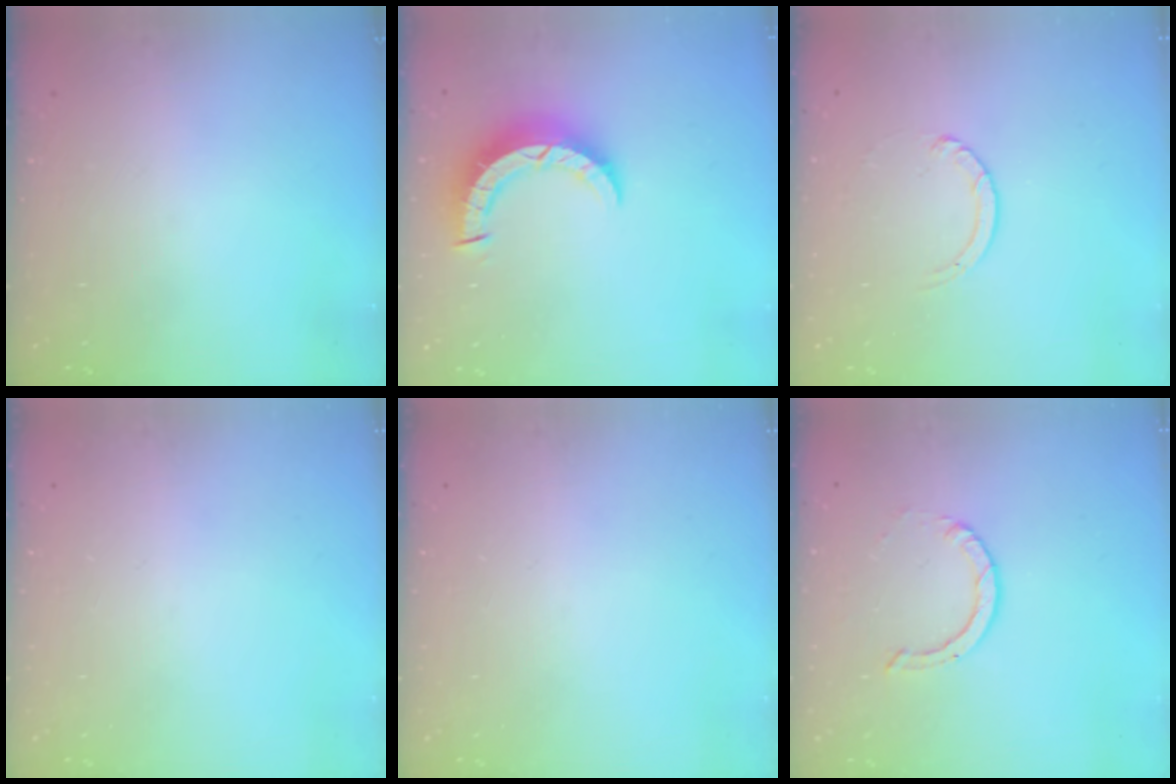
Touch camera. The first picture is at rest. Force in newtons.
{"total": 7.7, "press": 7.6, "slide": 0.8}
{"total": 2.4, "press": 2.4, "slide": 0.2}
{"total": 0.0}
{"total": 0.0}
{"total": 2.2, "press": 2.2, "slide": 0.2}